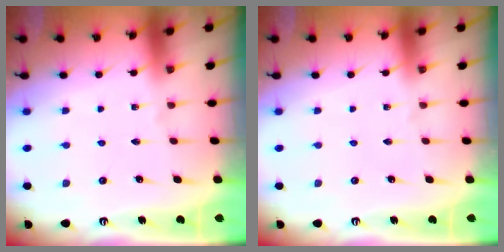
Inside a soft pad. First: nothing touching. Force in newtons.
{"total": 0.0}